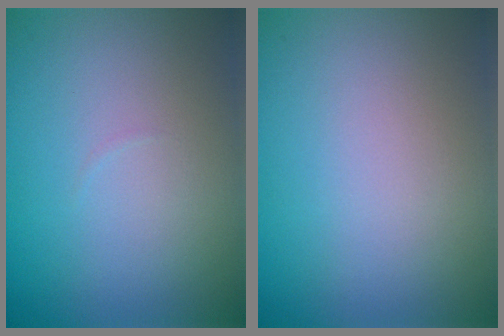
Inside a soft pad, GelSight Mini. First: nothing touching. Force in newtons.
{"total": 0.0}